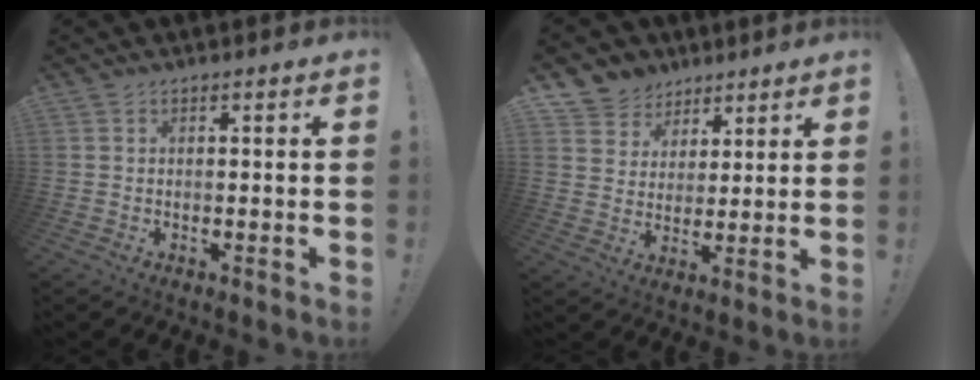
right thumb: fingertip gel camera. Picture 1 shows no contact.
{"total": 7.9, "force": [4.6, 6.3, 0.5], "torque": [-0.012, -0.036, 0.096]}